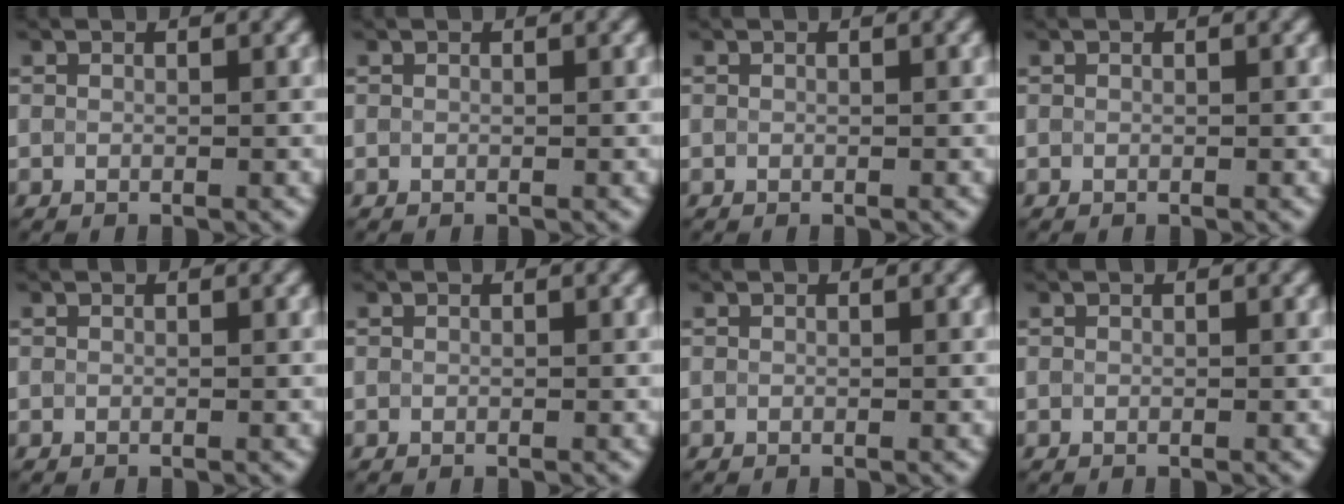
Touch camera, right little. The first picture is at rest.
{"total": 0.0}
{"total": 0.7, "force": [0.3, 0.3, 0.6], "torque": [-0.002, 0.004, -0.002]}
{"total": 0.0}
{"total": 0.0}
{"total": 0.0}
{"total": 0.0}
{"total": 0.0}